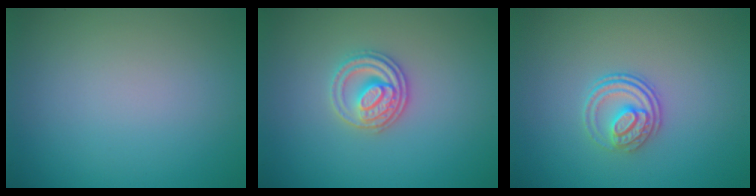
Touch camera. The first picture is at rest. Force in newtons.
{"total": 3.0, "press": 2.8, "slide": 0.9}
{"total": 2.5, "press": 2.0, "slide": 1.5}